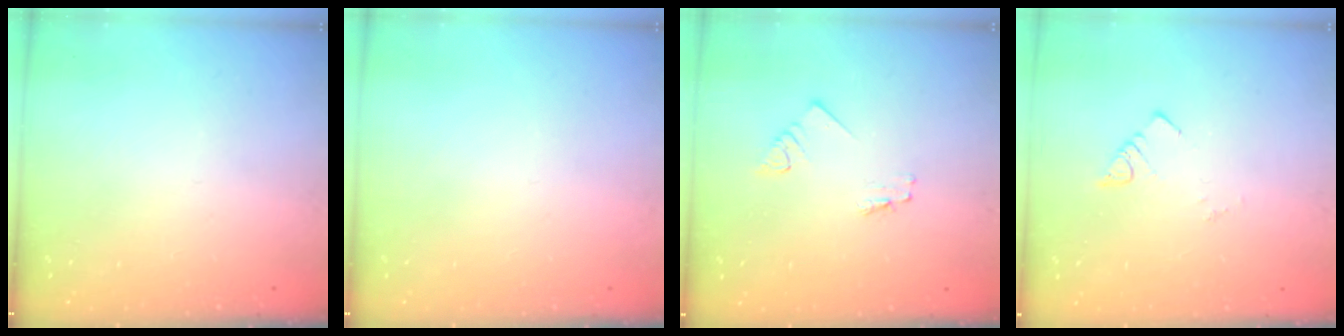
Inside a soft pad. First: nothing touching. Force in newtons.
{"total": 0.0}
{"total": 1.2, "press": 1.2, "slide": 0.1}
{"total": 1.9, "press": 1.9, "slide": 0.1}